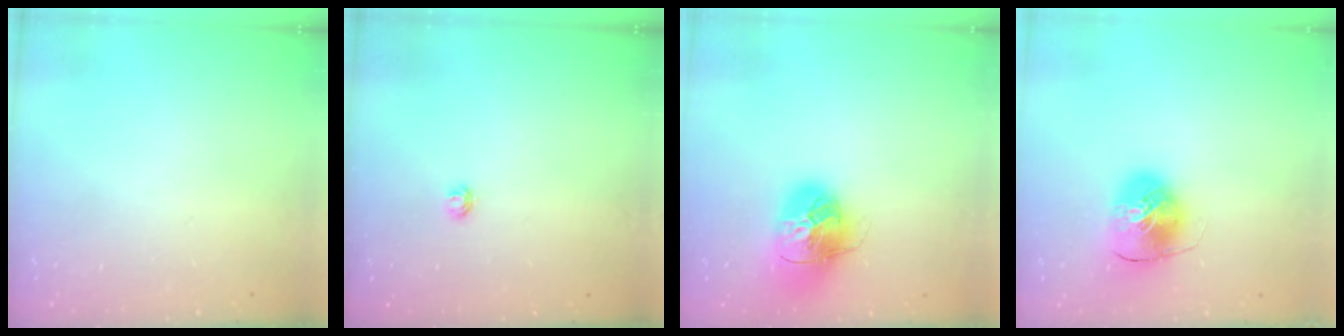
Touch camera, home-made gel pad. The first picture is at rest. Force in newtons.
{"total": 3.6, "press": 3.6, "slide": 0.3}
{"total": 16.2, "press": 16.1, "slide": 2.0}
{"total": 9.5, "press": 9.4, "slide": 1.5}